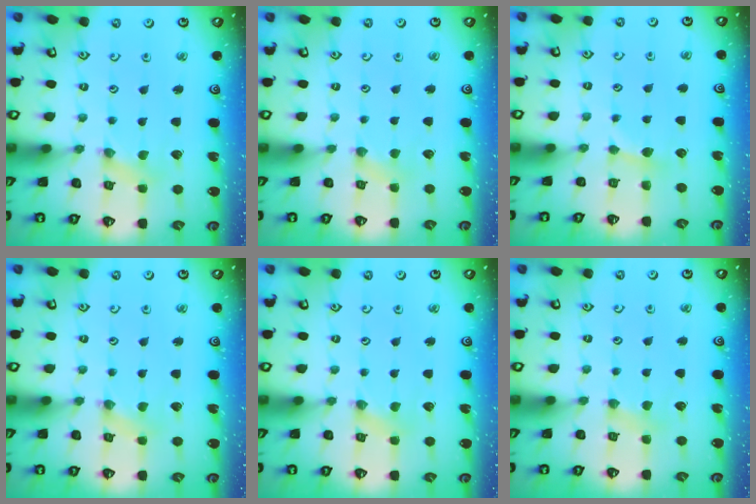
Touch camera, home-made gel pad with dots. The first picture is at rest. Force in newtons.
{"total": 1.9, "press": 1.9, "slide": 0.5}
{"total": 2.9, "press": 2.9, "slide": 0.4}
{"total": 0.0}
{"total": 0.7, "press": 0.6, "slide": 0.1}
{"total": 2.3, "press": 2.2, "slide": 0.4}